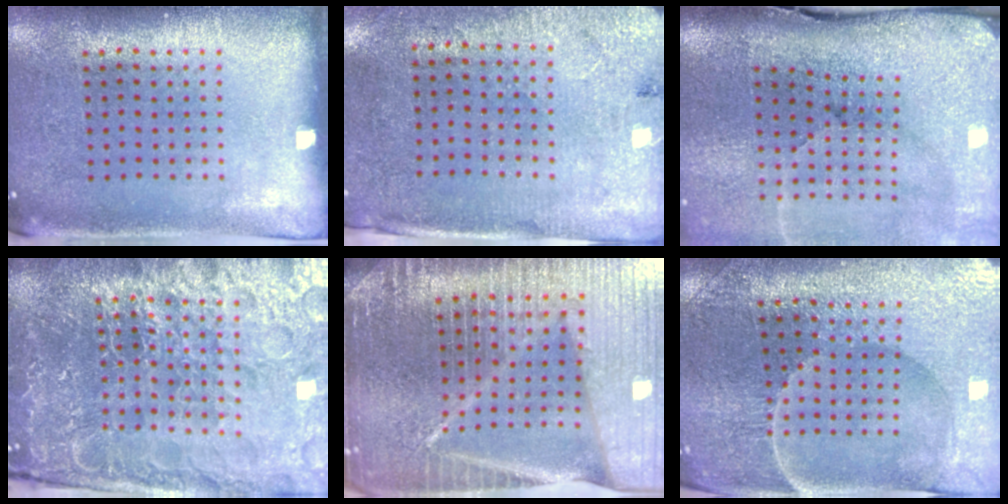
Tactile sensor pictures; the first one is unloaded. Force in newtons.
{"total": 2.7, "press": 2.3, "slide": 1.5}
{"total": 5.0, "press": 3.9, "slide": 3.1}
{"total": 6.1, "press": 5.4, "slide": 2.8}
{"total": 7.2, "press": 6.1, "slide": 3.8}
{"total": 3.5, "press": 3.5, "slide": 0.2}